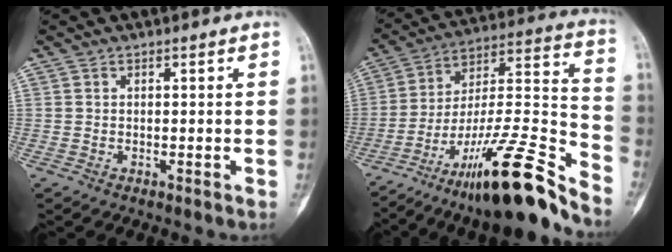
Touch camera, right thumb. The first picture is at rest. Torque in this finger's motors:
{"motor_torque": [3.05, 0.72, 1.62, -1.16, 0.51]}